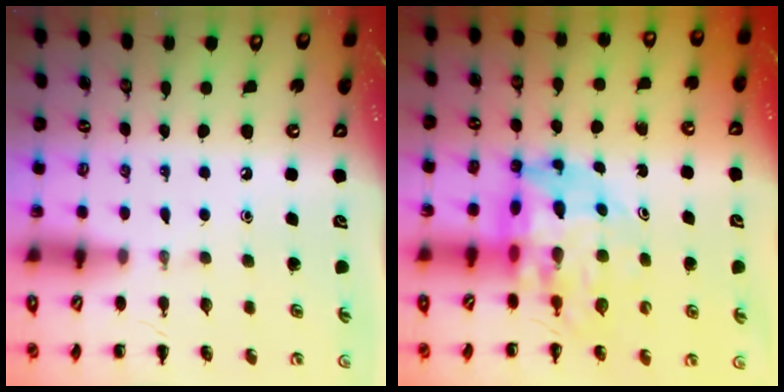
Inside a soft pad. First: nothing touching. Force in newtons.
{"total": 9.9, "press": 9.4, "slide": 3.1}